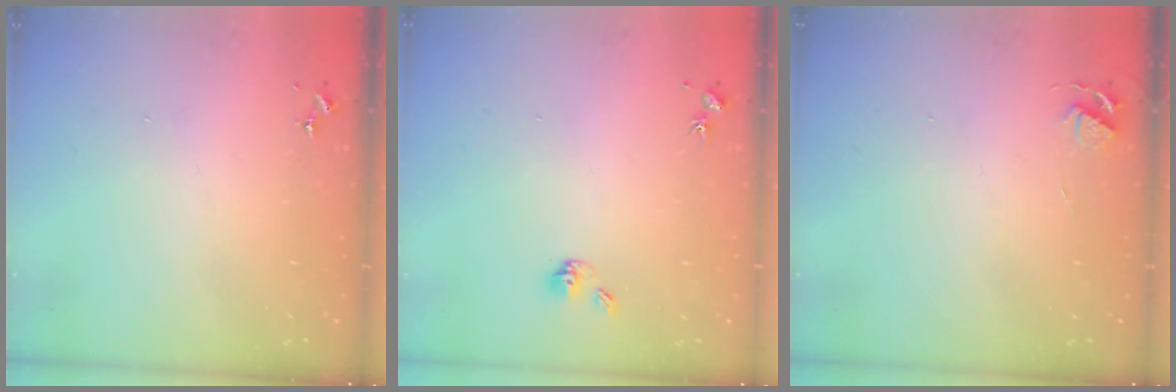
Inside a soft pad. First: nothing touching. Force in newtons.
{"total": 5.3, "press": 4.7, "slide": 2.3}
{"total": 3.9, "press": 3.8, "slide": 0.5}